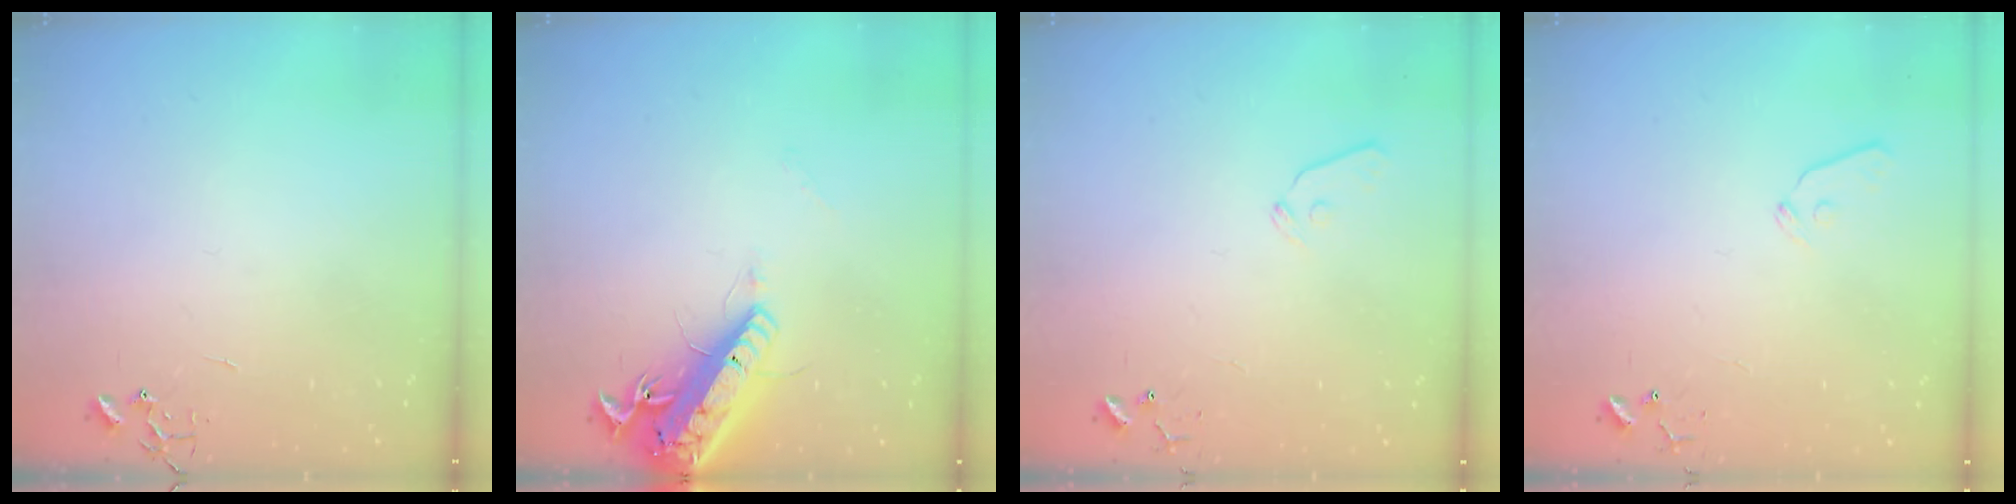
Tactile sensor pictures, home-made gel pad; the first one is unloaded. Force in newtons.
{"total": 18.1, "press": 17.7, "slide": 3.6}
{"total": 7.5, "press": 7.4, "slide": 0.9}
{"total": 7.5, "press": 7.4, "slide": 0.9}